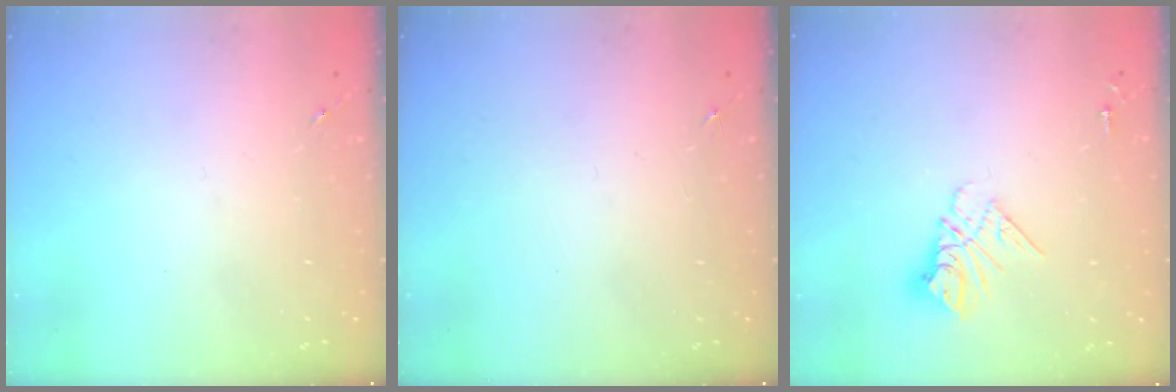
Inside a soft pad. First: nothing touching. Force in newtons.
{"total": 0.0}
{"total": 9.8, "press": 9.7, "slide": 0.8}